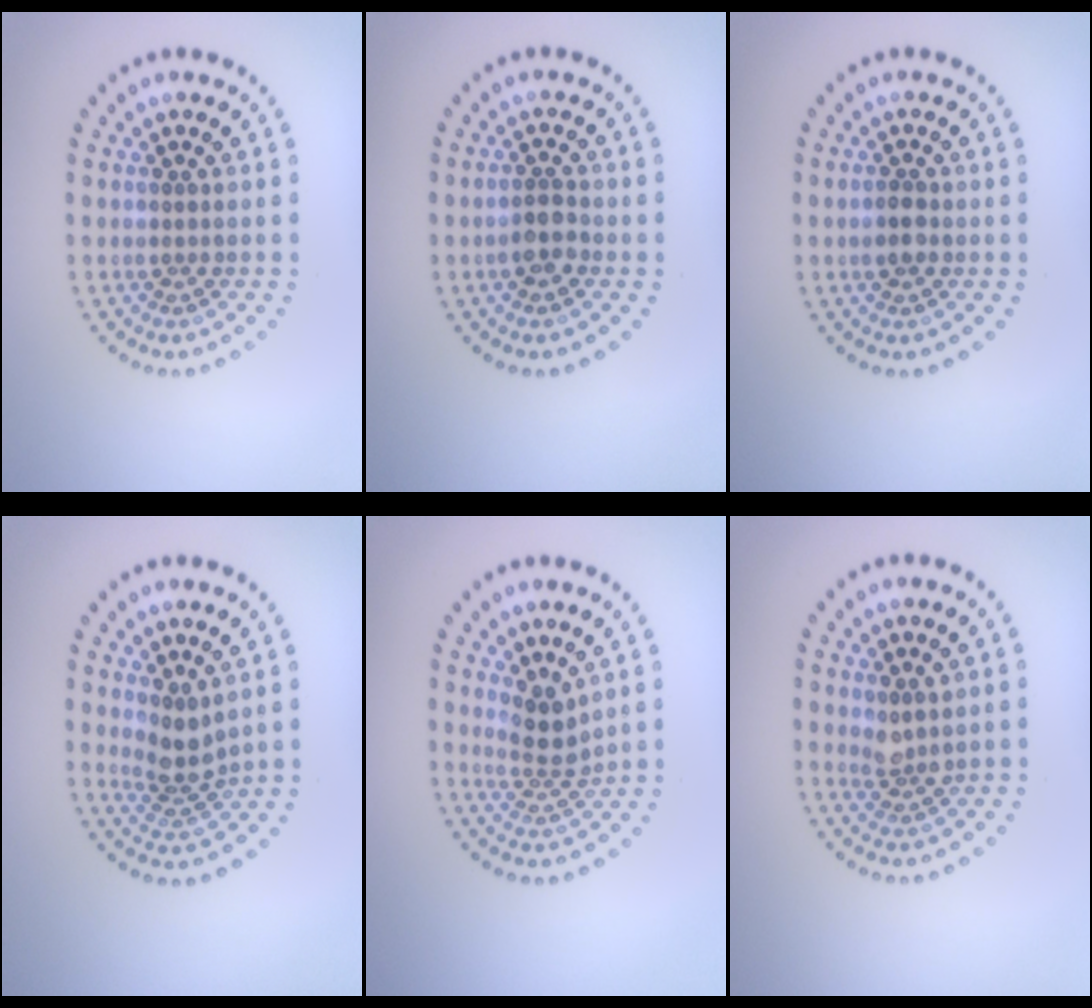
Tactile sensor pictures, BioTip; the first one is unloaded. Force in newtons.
{"total": 1.9, "press": 1.8, "slide": 0.7}
{"total": 1.4, "press": 1.4, "slide": 0.2}
{"total": 2.5, "press": 1.9, "slide": 1.7}
{"total": 2.5, "press": 1.8, "slide": 1.7}
{"total": 1.8, "press": 1.4, "slide": 1.1}